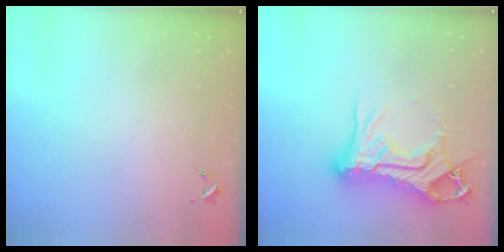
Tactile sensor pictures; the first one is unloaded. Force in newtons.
{"total": 23.0, "press": 22.8, "slide": 2.5}